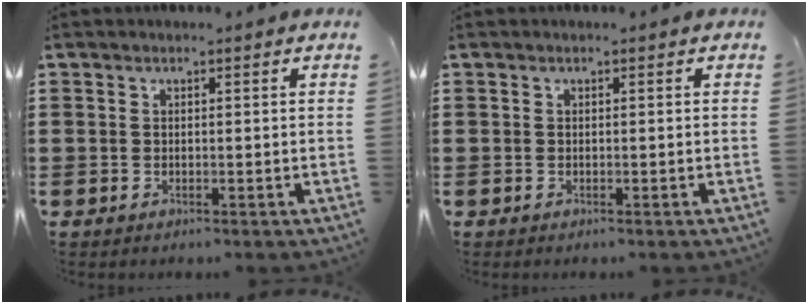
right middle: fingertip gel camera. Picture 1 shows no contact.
{"total": 0.0}